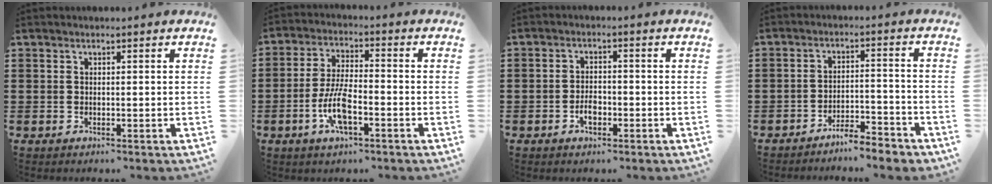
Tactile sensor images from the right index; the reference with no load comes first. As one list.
[{"total": 7.5, "force": [-2.8, 2.3, 6.6], "torque": [-0.150, -0.012, -0.056]}, {"total": 2.7, "force": [-1.2, 1.3, 2.1], "torque": [-0.041, 0.001, -0.022]}, {"total": 4.3, "force": [-4.2, -0.1, 0.8], "torque": [-0.015, 0.004, -0.086]}]